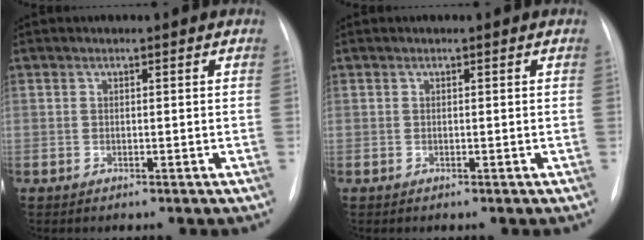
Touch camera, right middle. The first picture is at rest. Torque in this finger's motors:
{"motor_torque": [0.00, 0.00, 0.00, 0.00]}